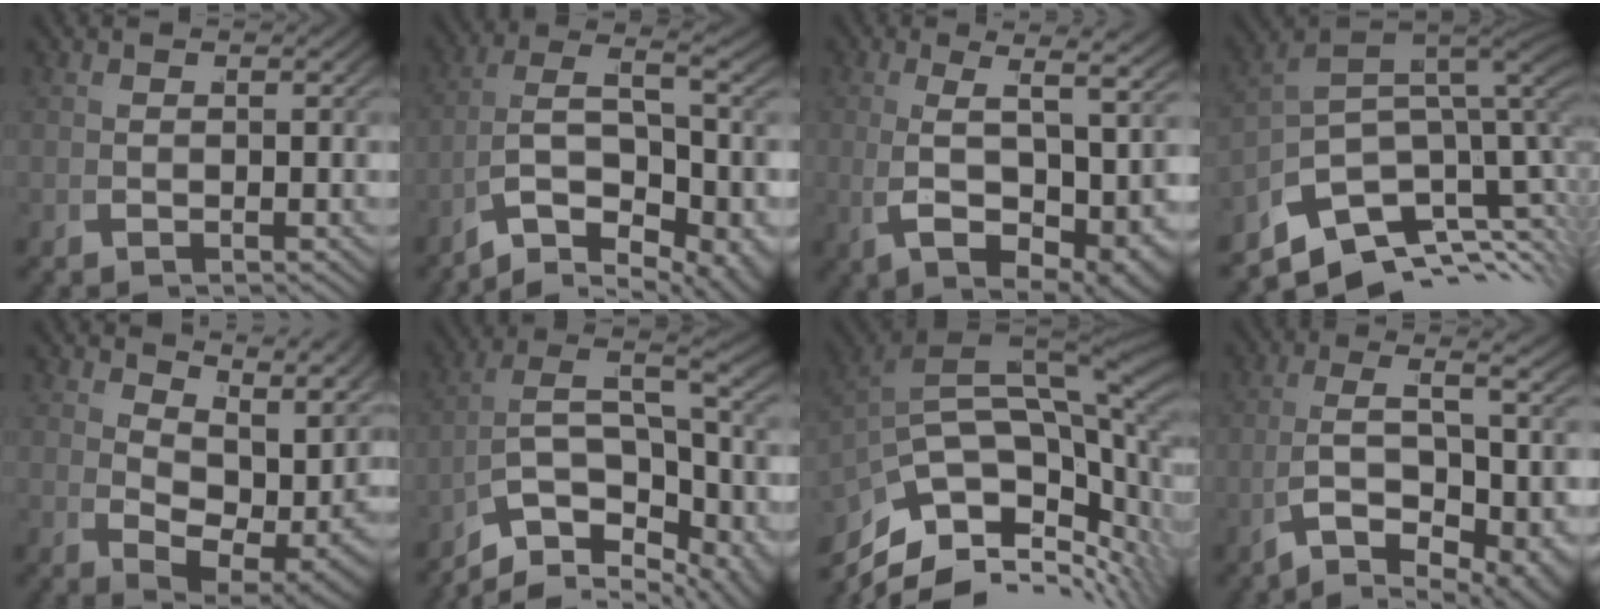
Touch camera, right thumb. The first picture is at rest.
{"total": 12.1, "force": [-3.0, 7.8, 8.7], "torque": [-0.182, -0.045, -0.039]}
{"total": 7.5, "force": [-0.1, 3.1, 6.8], "torque": [-0.135, -0.021, 0.020]}
{"total": 18.3, "force": [-2.5, 12.3, 13.3], "torque": [-0.230, -0.023, -0.036]}
{"total": 10.0, "force": [2.1, 5.3, 8.2], "torque": [-0.121, -0.014, 0.050]}
{"total": 13.1, "force": [-3.0, 9.2, 8.7], "torque": [-0.190, -0.047, -0.042]}
{"total": 19.1, "force": [-0.4, 12.4, 14.5], "torque": [-0.251, -0.025, 0.000]}
{"total": 9.6, "force": [-2.4, 4.7, 8.0], "torque": [-0.161, -0.035, -0.020]}